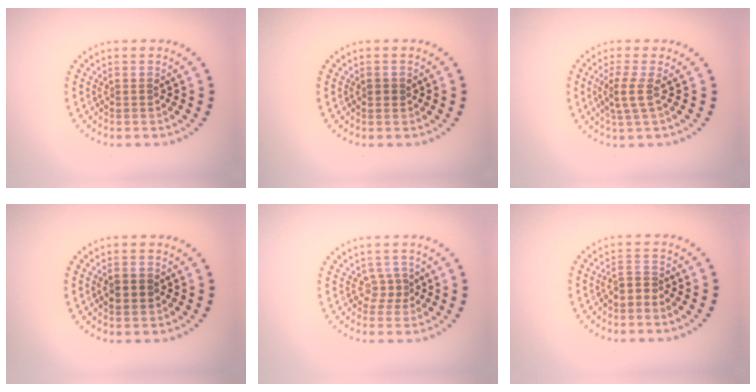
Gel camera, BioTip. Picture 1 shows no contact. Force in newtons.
{"total": 0.8, "press": 0.8, "slide": 0.1}
{"total": 2.1, "press": 1.6, "slide": 1.4}
{"total": 2.4, "press": 2.4, "slide": 0.0}
{"total": 1.4, "press": 0.8, "slide": 1.1}
{"total": 1.5, "press": 1.3, "slide": 0.8}